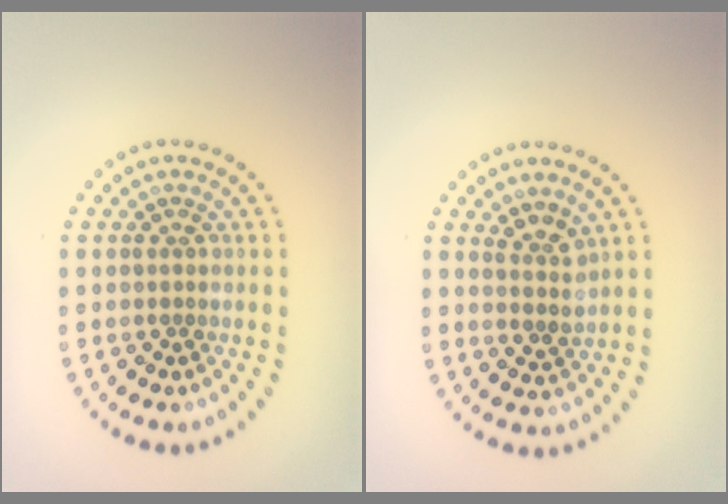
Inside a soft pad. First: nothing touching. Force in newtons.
{"total": 2.0, "press": 1.5, "slide": 1.2}